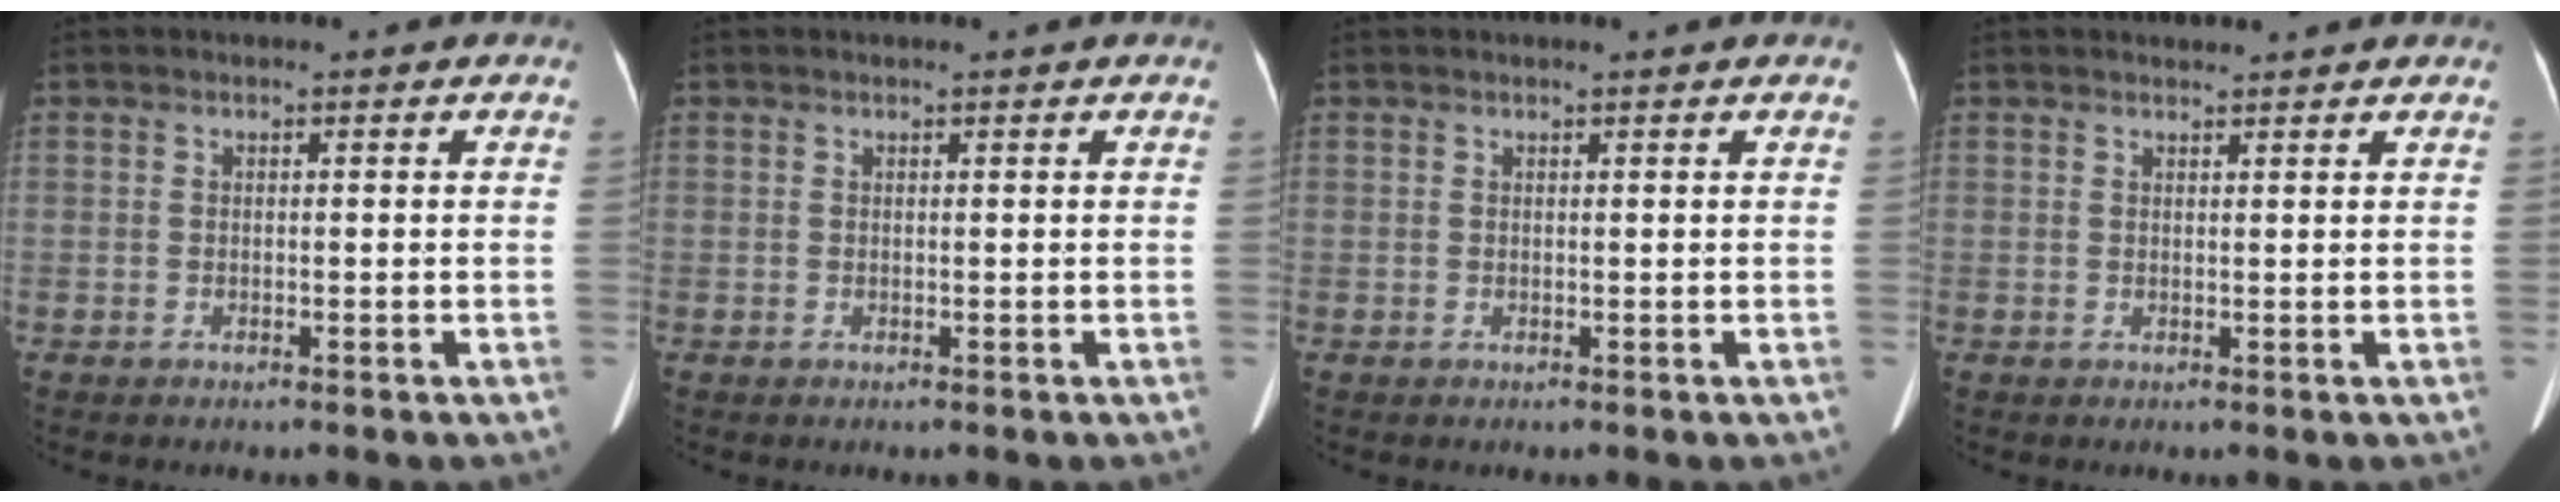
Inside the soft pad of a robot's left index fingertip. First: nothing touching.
{"total": 0.9, "force": [0.8, -0.1, 0.4], "torque": [-0.006, 0.009, 0.014]}
{"total": 1.2, "force": [1.0, -0.1, 0.6], "torque": [-0.008, 0.010, 0.018]}
{"total": 2.7, "force": [2.7, 0.2, 0.4], "torque": [-0.010, 0.016, 0.034]}